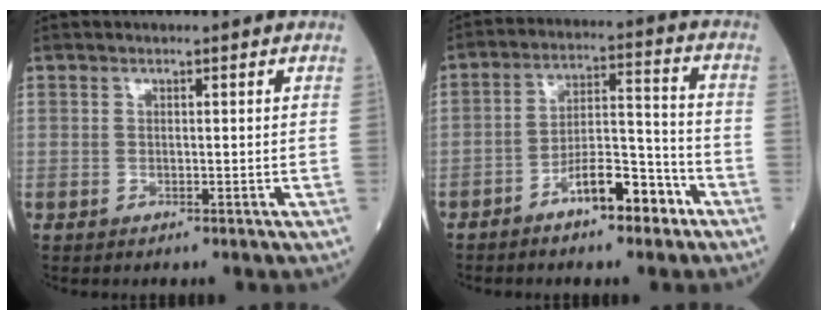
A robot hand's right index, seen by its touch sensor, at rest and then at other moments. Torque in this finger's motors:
{"motor_torque": [0.35, -0.23, 0.19, 0.07]}